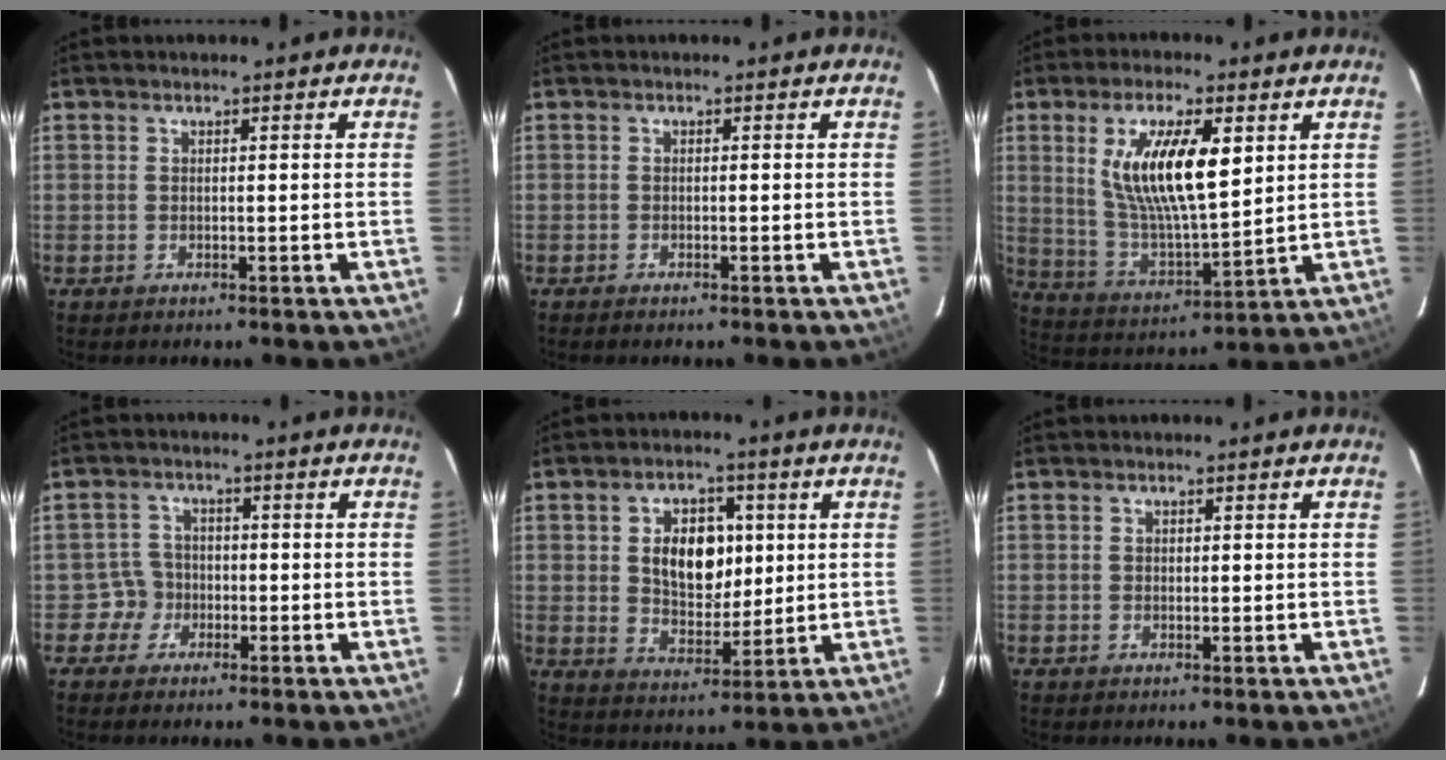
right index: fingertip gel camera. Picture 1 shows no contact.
{"total": 0.7, "force": [-0.6, 0.1, 0.3], "torque": [-0.007, -0.002, -0.013]}
{"total": 15.3, "force": [4.8, 4.8, 13.7], "torque": [-0.256, -0.001, 0.097]}
{"total": 3.6, "force": [-1.5, 3.3, -0.6], "torque": [0.015, 0.016, -0.028]}
{"total": 10.5, "force": [2.0, 7.0, 7.5], "torque": [-0.132, 0.011, 0.041]}
{"total": 0.6, "force": [0.0, 0.6, 0.1], "torque": [-0.001, 0.001, 0.000]}